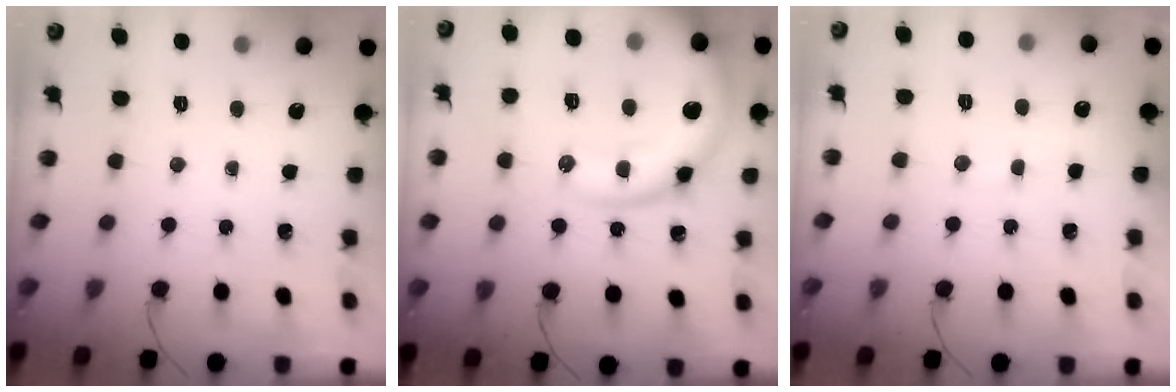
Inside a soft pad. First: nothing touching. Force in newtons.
{"total": 20.3, "press": 20.1, "slide": 2.4}
{"total": 7.1, "press": 7.0, "slide": 1.2}